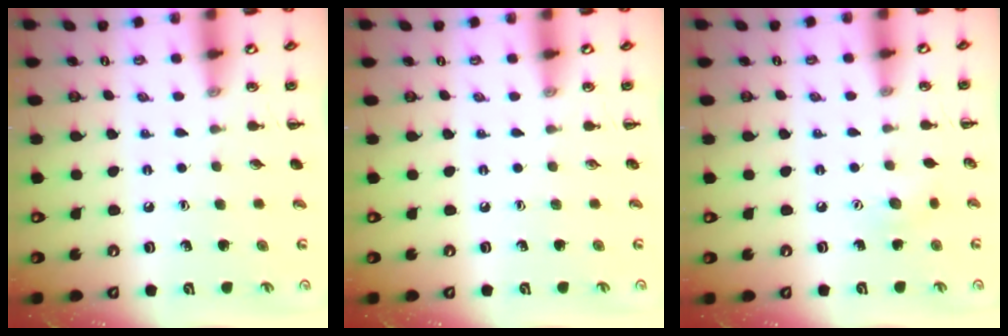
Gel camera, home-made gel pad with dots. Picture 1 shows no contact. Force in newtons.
{"total": 0.0}
{"total": 4.4, "press": 4.3, "slide": 0.9}